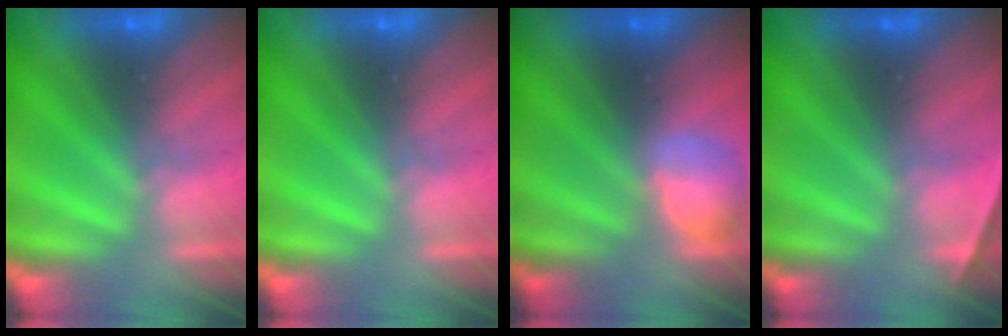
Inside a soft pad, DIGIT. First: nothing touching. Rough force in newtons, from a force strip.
{"total": 0.0}
{"total": 2.4}
{"total": 2.2}